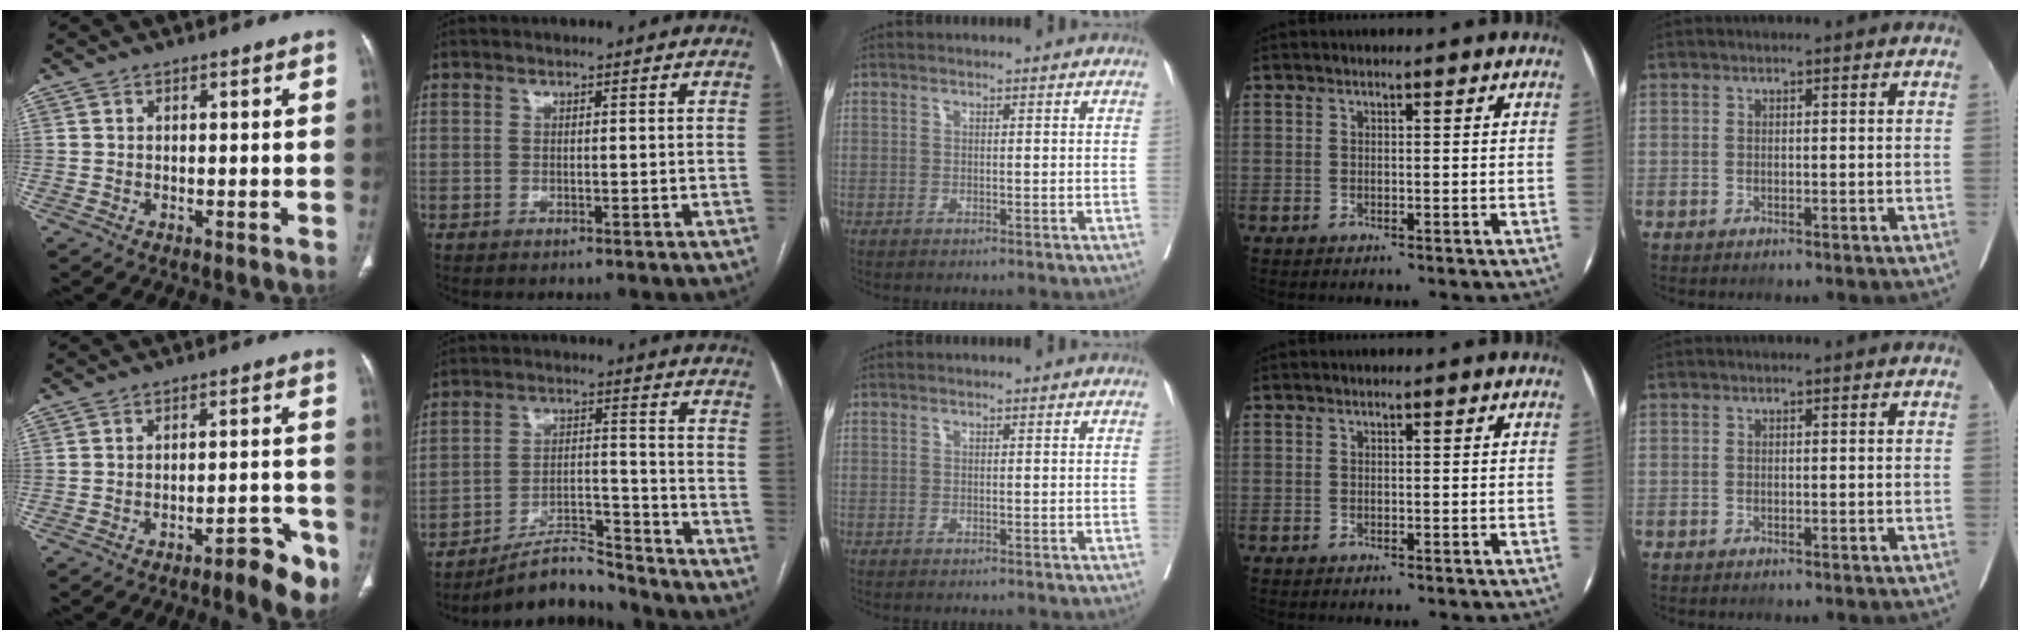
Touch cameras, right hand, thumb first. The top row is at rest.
{"thumb": {"total": 8.7, "force": [-5.3, 2.6, 6.4], "torque": [-0.068, 0.034, -0.068]}, "index": {"total": 7.9, "force": [-7.6, 1.6, 1.5], "torque": [-0.021, 0.022, -0.130]}}